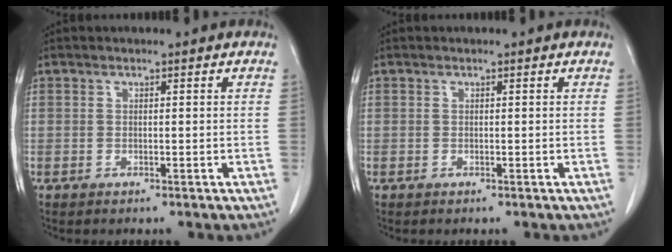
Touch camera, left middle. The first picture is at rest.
{"total": 0.0}